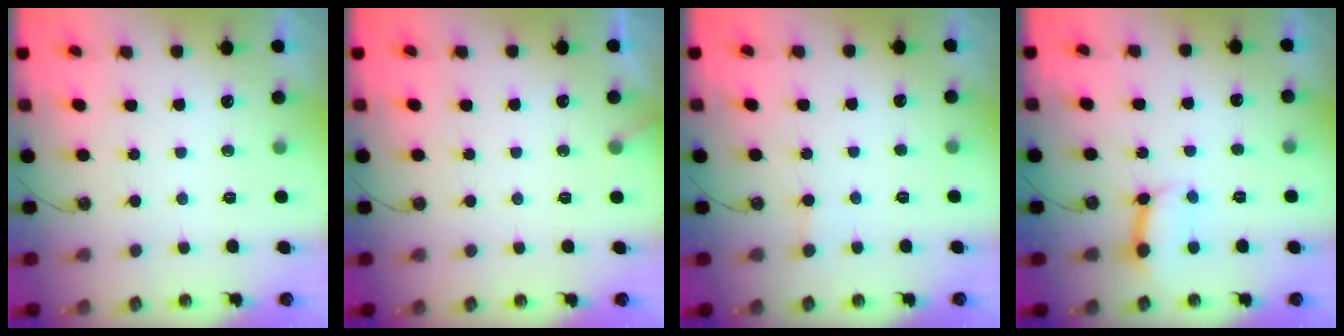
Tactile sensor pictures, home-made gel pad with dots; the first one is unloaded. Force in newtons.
{"total": 2.6, "press": 2.6, "slide": 0.3}
{"total": 1.4, "press": 1.4, "slide": 0.1}
{"total": 8.9, "press": 8.8, "slide": 0.7}